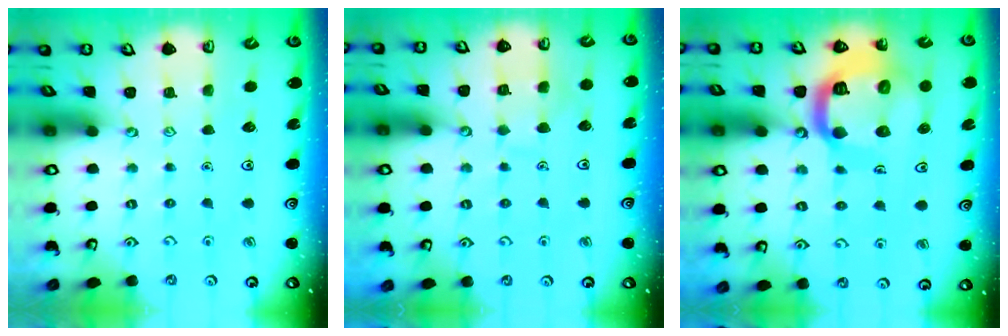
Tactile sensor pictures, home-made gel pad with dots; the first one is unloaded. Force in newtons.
{"total": 6.0, "press": 6.0, "slide": 0.6}
{"total": 19.0, "press": 18.9, "slide": 2.2}